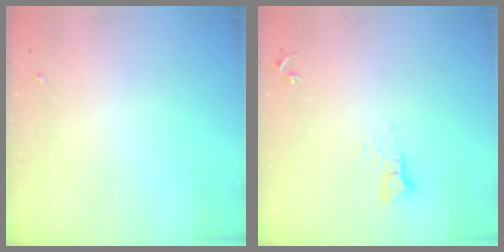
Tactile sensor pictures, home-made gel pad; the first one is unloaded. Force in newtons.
{"total": 3.7, "press": 3.7, "slide": 0.4}